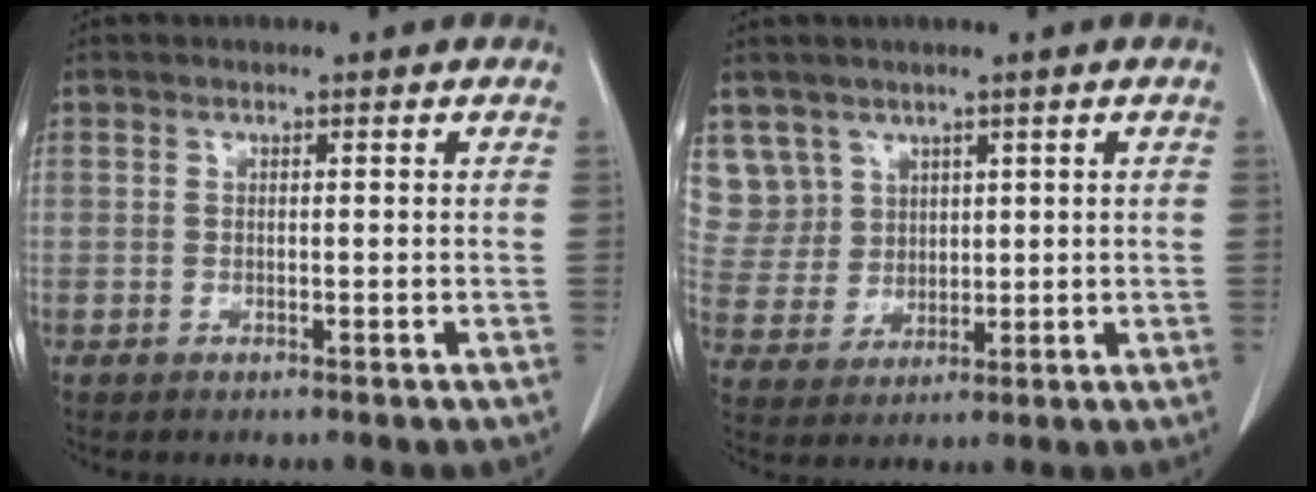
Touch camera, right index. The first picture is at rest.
{"total": 7.9, "force": [4.7, 6.4, -0.1], "torque": [-0.001, 0.013, 0.108]}